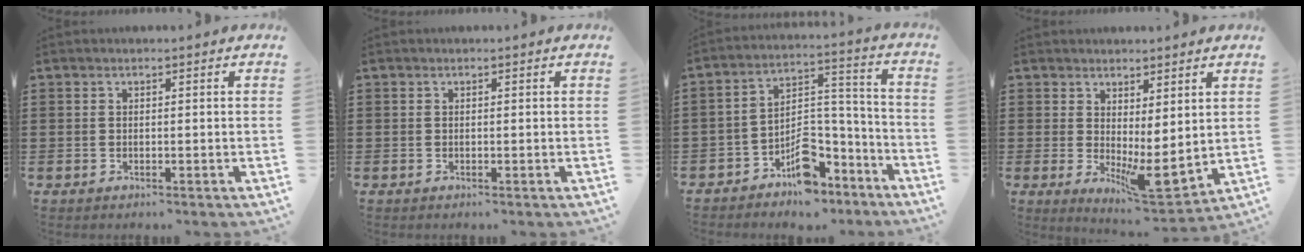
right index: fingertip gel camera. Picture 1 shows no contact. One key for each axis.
{"total": 0.0}
{"total": 7.7, "fx": -6.2, "fy": 3.6, "fz": 3.0, "tx": -0.042, "ty": 0.011, "tz": -0.113}
{"total": 4.8, "fx": 0.5, "fy": 1.7, "fz": 4.4, "tx": -0.072, "ty": -0.022, "tz": 0.016}